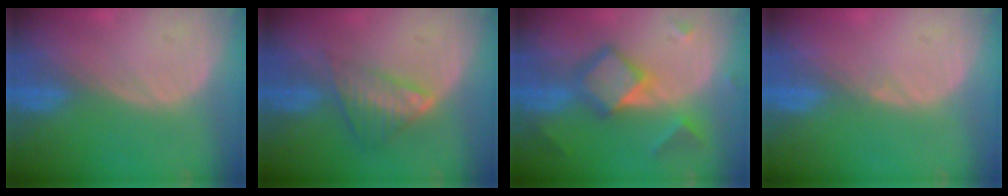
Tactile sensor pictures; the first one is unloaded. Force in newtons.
{"total": 6.1, "press": 5.3, "slide": 3.1}
{"total": 7.4, "press": 7.4, "slide": 0.5}
{"total": 0.6, "press": 0.4, "slide": 0.5}